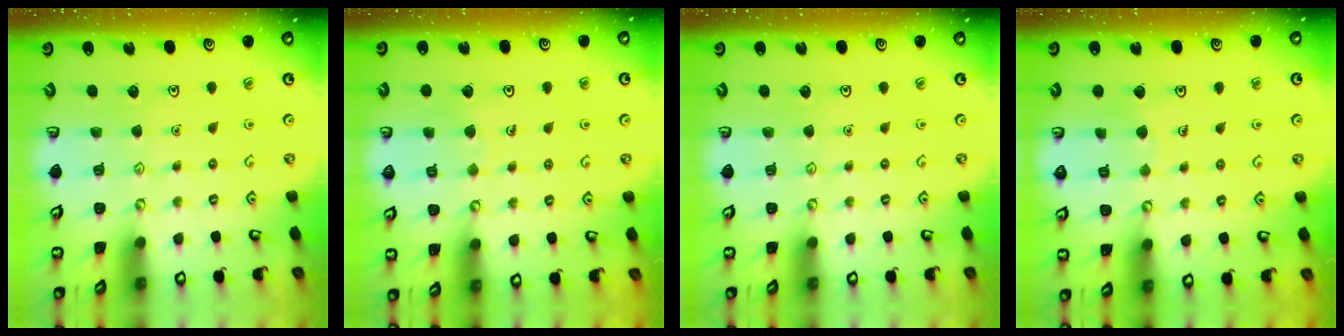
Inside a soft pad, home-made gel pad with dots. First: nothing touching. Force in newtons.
{"total": 5.2, "press": 5.2, "slide": 0.3}
{"total": 0.0}
{"total": 4.9, "press": 4.9, "slide": 0.2}